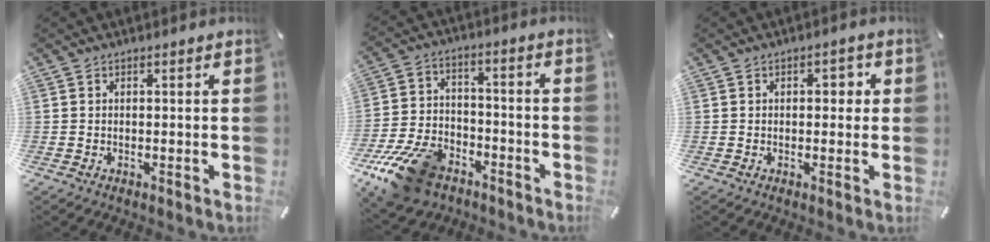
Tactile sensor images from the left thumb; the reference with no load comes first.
{"total": 15.8, "force": [-9.7, 9.6, 7.9], "torque": [-0.142, 0.062, -0.165]}
{"total": 2.7, "force": [0.1, 1.9, 2.0], "torque": [-0.016, 0.003, -0.008]}